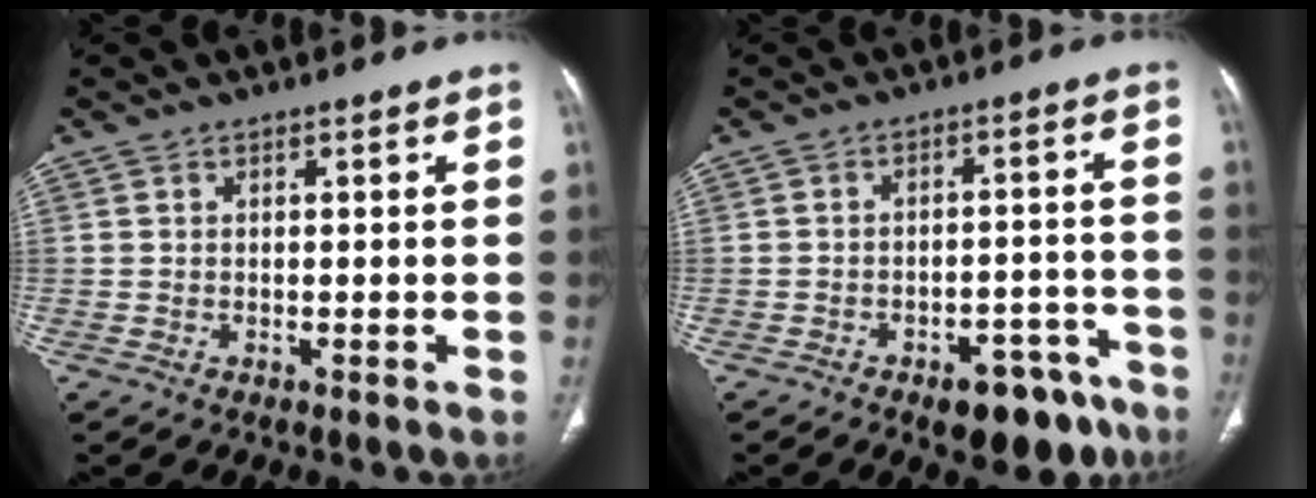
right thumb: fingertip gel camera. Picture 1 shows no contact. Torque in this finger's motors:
{"motor_torque": [1.51, 0.32, 0.07, -0.26, 0.15]}